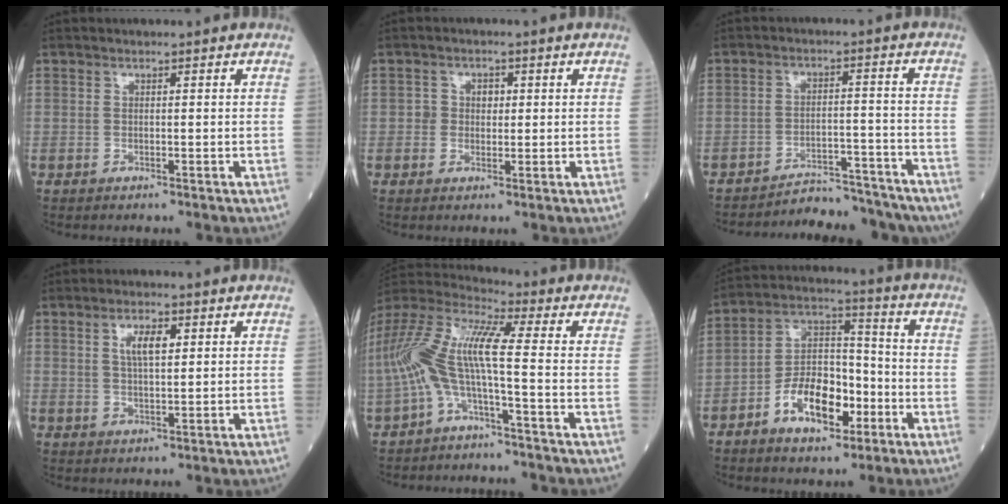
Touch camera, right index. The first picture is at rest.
{"total": 2.5, "force": [0.3, 2.1, 1.3], "torque": [-0.015, 0.008, 0.003]}
{"total": 10.9, "force": [-10.6, 2.3, 1.0], "torque": [-0.001, 0.024, -0.148]}
{"total": 4.2, "force": [1.5, 1.2, 3.7], "torque": [-0.072, 0.006, 0.027]}
{"total": 11.4, "force": [-2.5, 1.3, 11.1], "torque": [-0.244, 0.036, -0.059]}
{"total": 11.3, "force": [-5.1, 5.6, 8.3], "torque": [-0.157, 0.019, -0.088]}